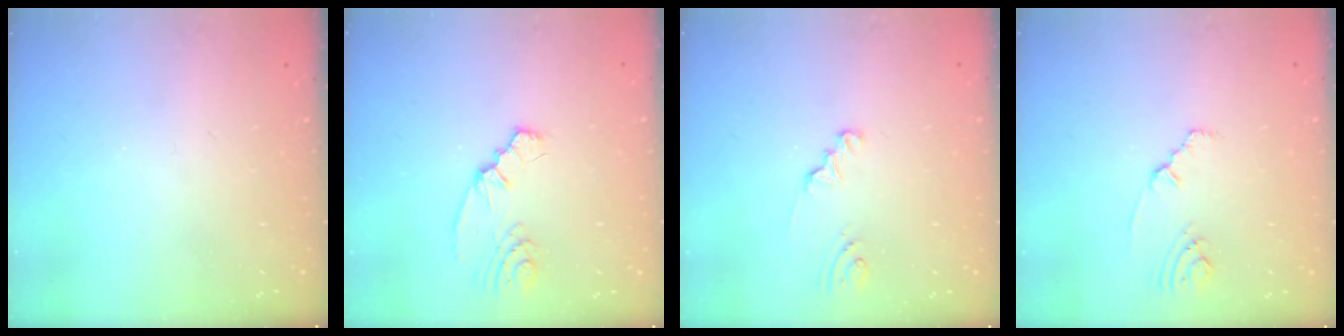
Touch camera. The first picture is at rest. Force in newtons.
{"total": 2.7, "press": 2.6, "slide": 0.8}
{"total": 1.7, "press": 1.7, "slide": 0.2}
{"total": 1.7, "press": 1.7, "slide": 0.4}